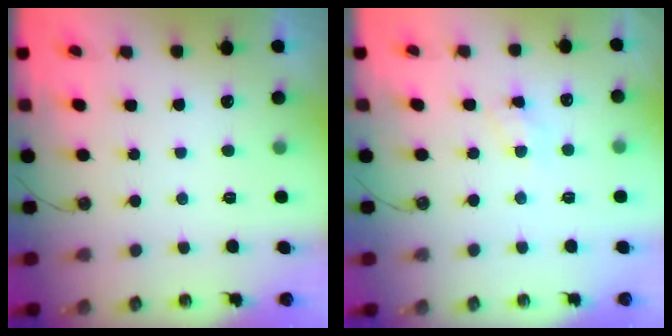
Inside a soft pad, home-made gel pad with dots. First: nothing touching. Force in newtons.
{"total": 6.0, "press": 6.0, "slide": 0.7}